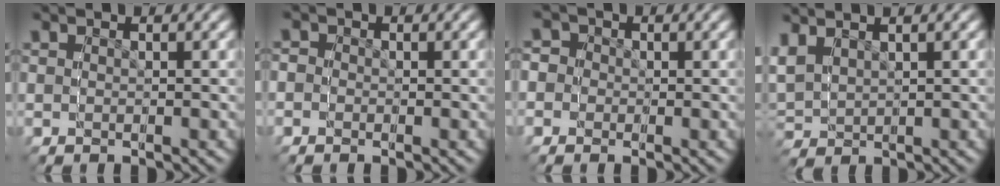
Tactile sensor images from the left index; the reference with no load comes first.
{"total": 1.4, "force": [-0.9, 0.5, -1.0], "torque": [0.008, -0.019, -0.010]}
{"total": 3.5, "force": [0.1, 3.5, -0.1], "torque": [-0.010, -0.016, 0.005]}
{"total": 3.3, "force": [1.4, 2.6, 1.5], "torque": [-0.053, 0.006, 0.031]}